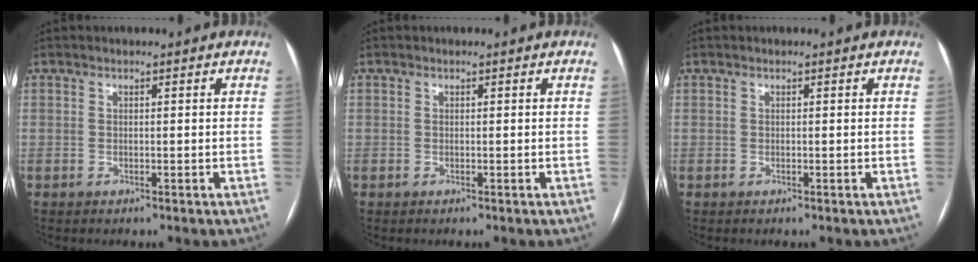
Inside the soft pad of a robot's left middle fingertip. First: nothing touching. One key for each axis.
{"total": 0.0}
{"total": 0.0}